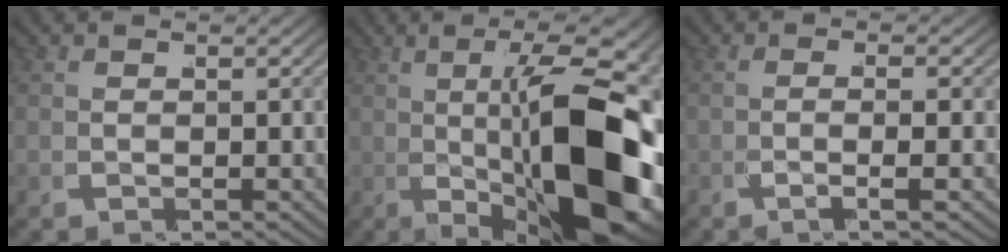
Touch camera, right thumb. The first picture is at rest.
{"total": 17.8, "force": [-2.4, 7.8, 15.9], "torque": [-0.251, -0.018, -0.028]}
{"total": 3.2, "force": [-1.2, 0.6, 2.8], "torque": [-0.057, 0.003, -0.032]}